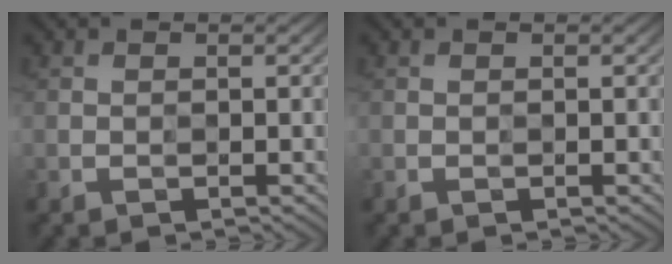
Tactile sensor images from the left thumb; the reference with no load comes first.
{"total": 0.0}